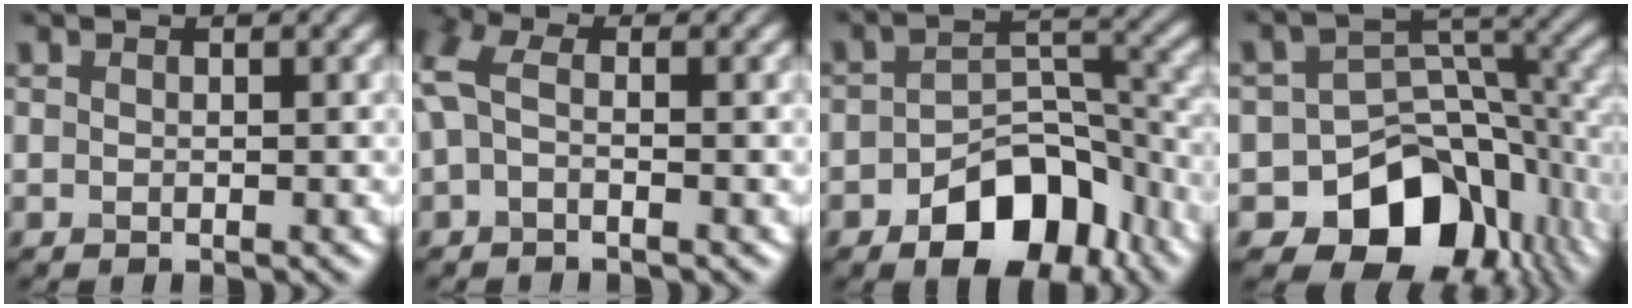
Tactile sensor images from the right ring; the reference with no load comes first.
{"total": 3.3, "force": [0.1, 2.0, 2.6], "torque": [-0.072, 0.010, -0.007]}
{"total": 8.0, "force": [-4.4, 4.6, 4.9], "torque": [-0.063, -0.004, -0.073]}
{"total": 12.2, "force": [-6.2, 8.5, 6.2], "torque": [-0.085, -0.017, -0.098]}